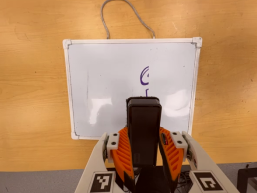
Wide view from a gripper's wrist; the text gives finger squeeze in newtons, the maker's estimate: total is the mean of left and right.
{"total": 7.6, "left": 6.0, "right": 9.1}